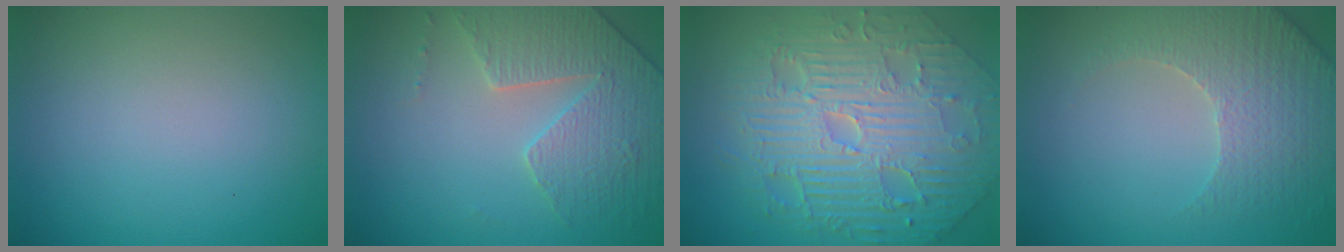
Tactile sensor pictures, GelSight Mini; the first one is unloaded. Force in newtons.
{"total": 4.0, "press": 3.9, "slide": 1.2}
{"total": 11.5, "press": 7.5, "slide": 8.7}
{"total": 4.5, "press": 3.9, "slide": 2.4}